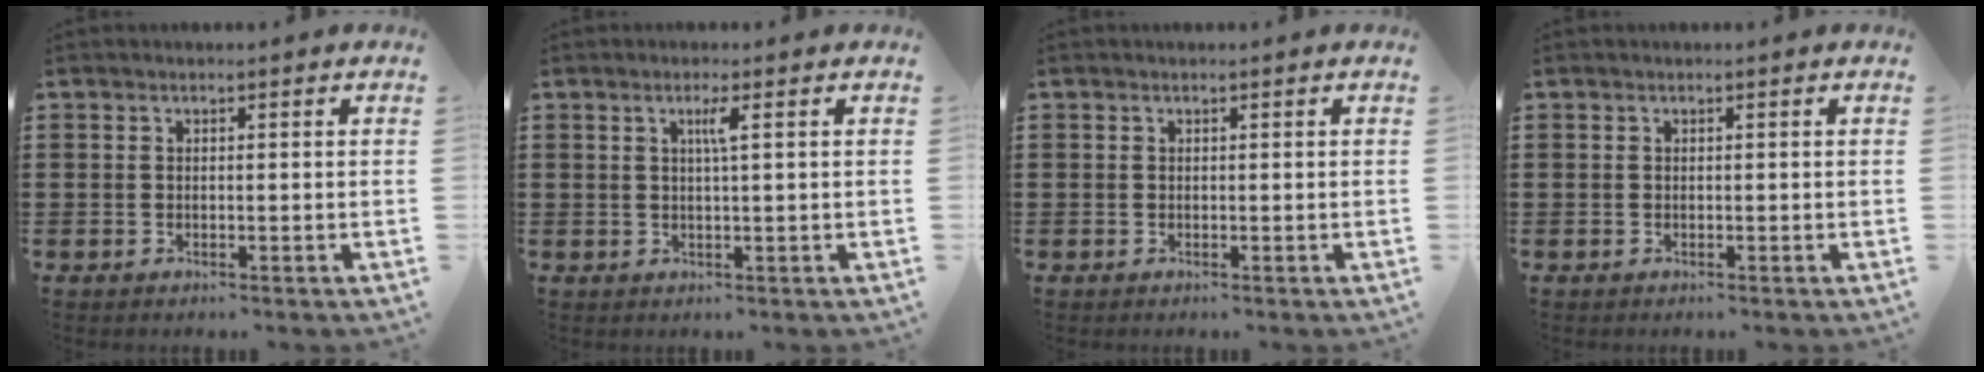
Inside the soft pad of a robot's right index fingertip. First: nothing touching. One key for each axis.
{"total": 2.1, "fx": 0.6, "fy": -0.2, "fz": 2.0, "tx": -0.039, "ty": -0.003, "tz": 0.007}
{"total": 0.0}
{"total": 0.0}